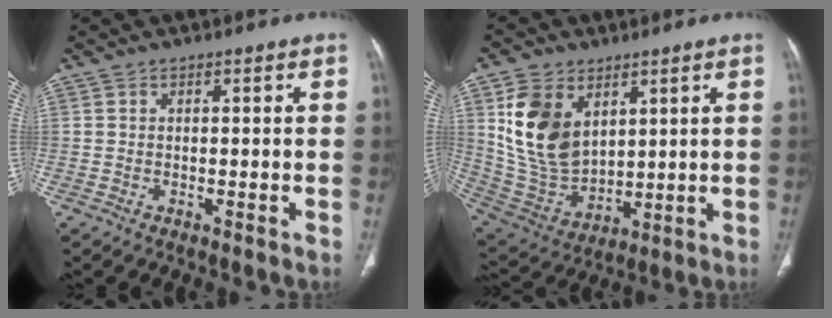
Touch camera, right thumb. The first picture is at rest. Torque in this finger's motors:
{"motor_torque": [0.64, 2.46, -0.02, 0.34, 0.28]}